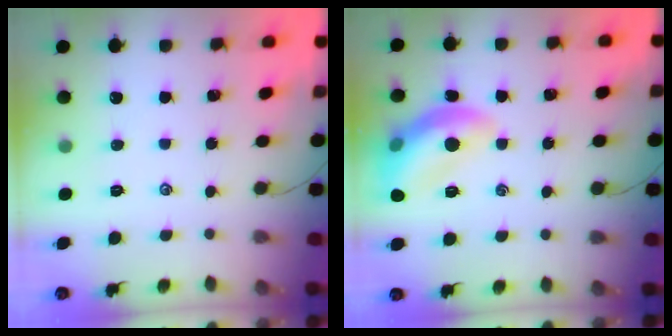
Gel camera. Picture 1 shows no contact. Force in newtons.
{"total": 14.0, "press": 14.0, "slide": 1.2}